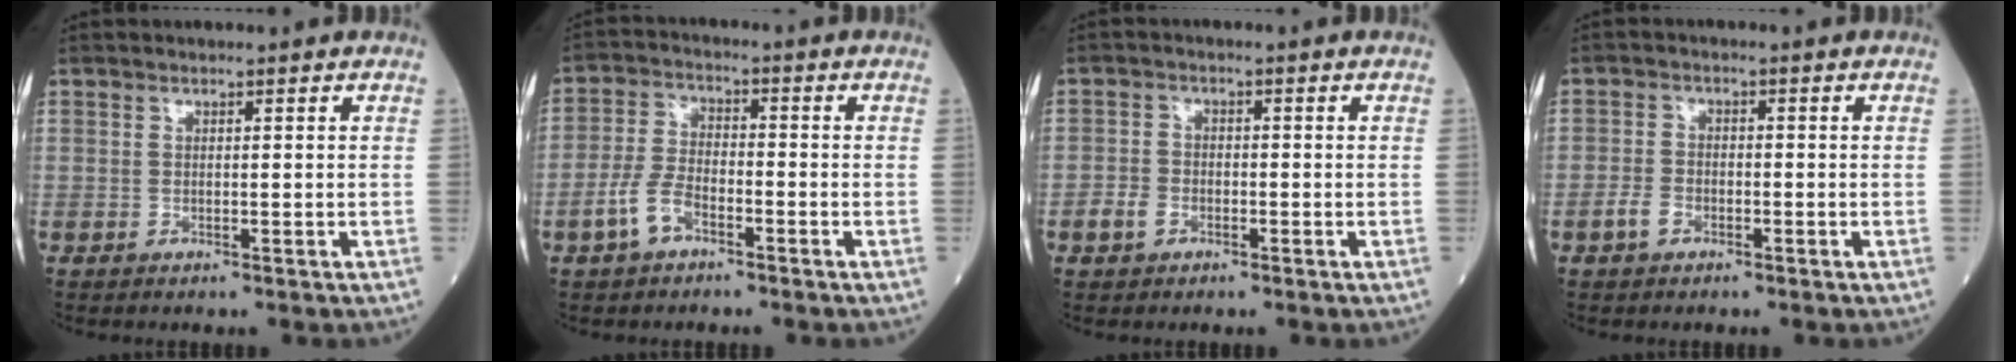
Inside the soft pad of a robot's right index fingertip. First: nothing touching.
{"total": 5.5, "force": [-3.0, 2.6, 3.8], "torque": [-0.087, 0.006, -0.061]}
{"total": 2.6, "force": [-1.3, 1.9, 1.3], "torque": [-0.024, 0.005, -0.022]}
{"total": 2.6, "force": [-1.4, 1.6, 1.4], "torque": [-0.031, 0.004, -0.026]}